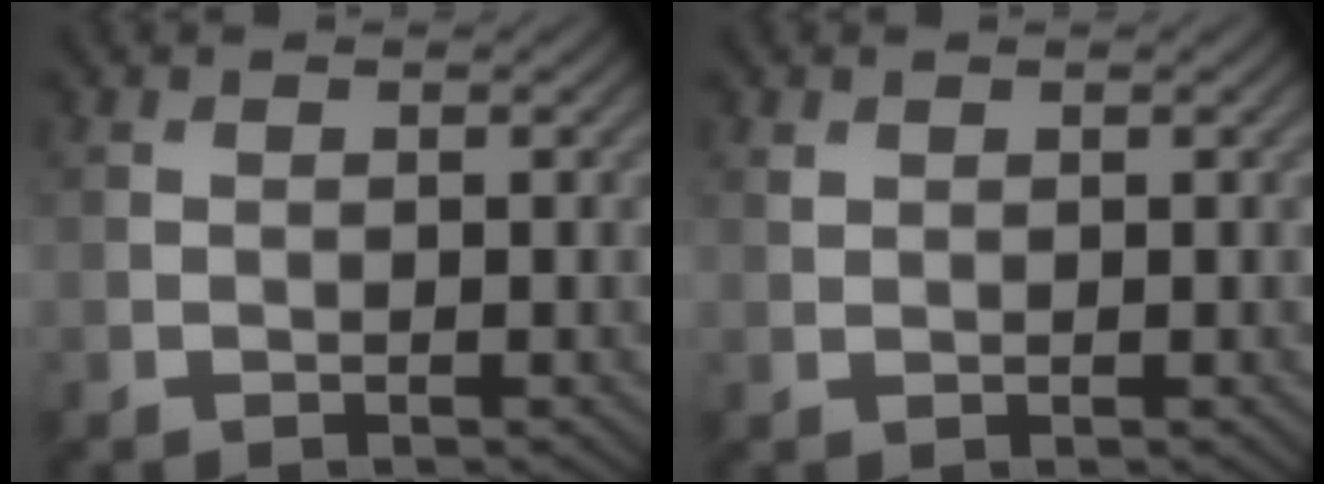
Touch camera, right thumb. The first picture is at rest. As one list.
[{"total": 0.6, "force": [0.5, 0.3, 0.2], "torque": [-0.007, -0.002, 0.012]}]